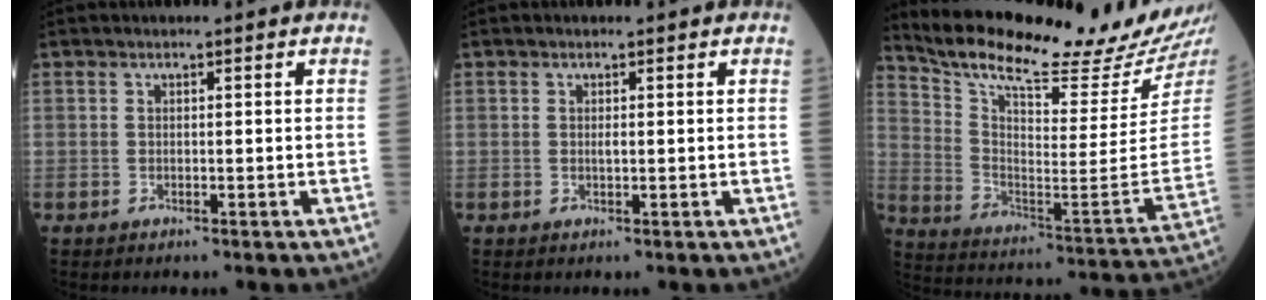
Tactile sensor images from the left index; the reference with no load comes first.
{"total": 0.7, "force": [0.1, 0.2, 0.6], "torque": [-0.014, -0.001, 0.002]}
{"total": 26.7, "force": [24.4, 1.1, 10.7], "torque": [-0.189, -0.091, 0.348]}